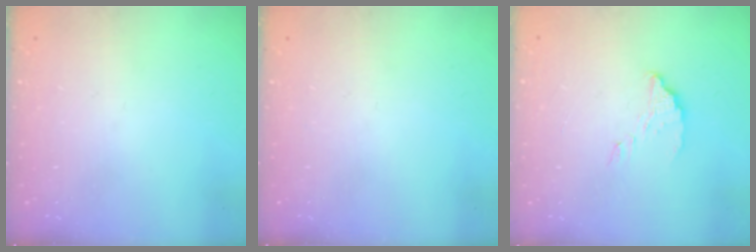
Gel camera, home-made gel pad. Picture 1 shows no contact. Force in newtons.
{"total": 0.0}
{"total": 3.1, "press": 3.1, "slide": 0.1}